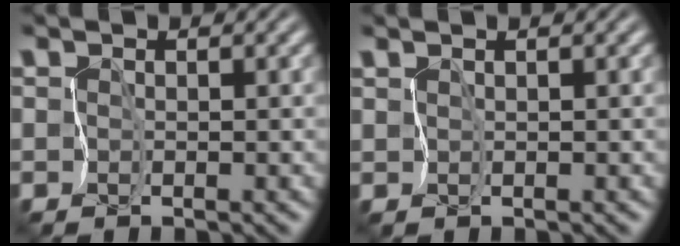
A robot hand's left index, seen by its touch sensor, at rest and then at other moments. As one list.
[{"total": 1.2, "force": [1.0, 0.1, 0.7], "torque": [-0.018, 0.004, 0.017]}]